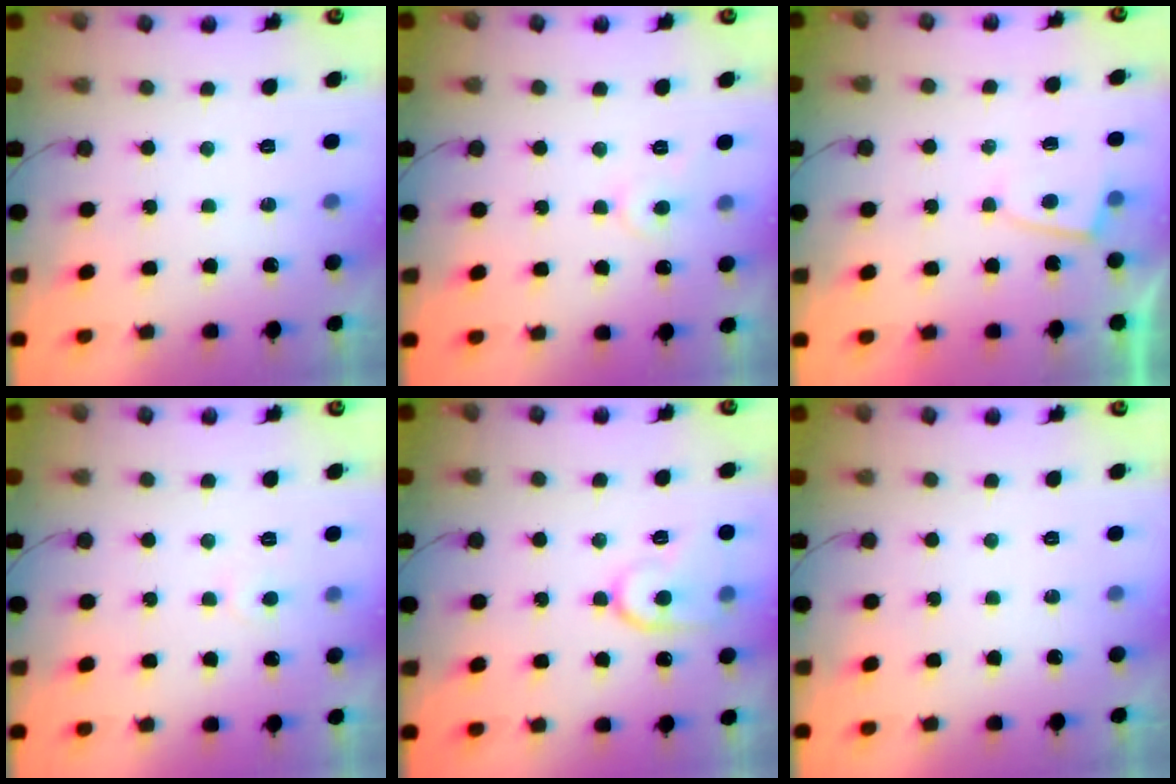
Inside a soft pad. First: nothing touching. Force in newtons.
{"total": 3.5, "press": 3.5, "slide": 0.3}
{"total": 2.3, "press": 2.3, "slide": 0.3}
{"total": 2.8, "press": 2.8, "slide": 0.3}
{"total": 12.1, "press": 12.1, "slide": 1.2}
{"total": 0.0}